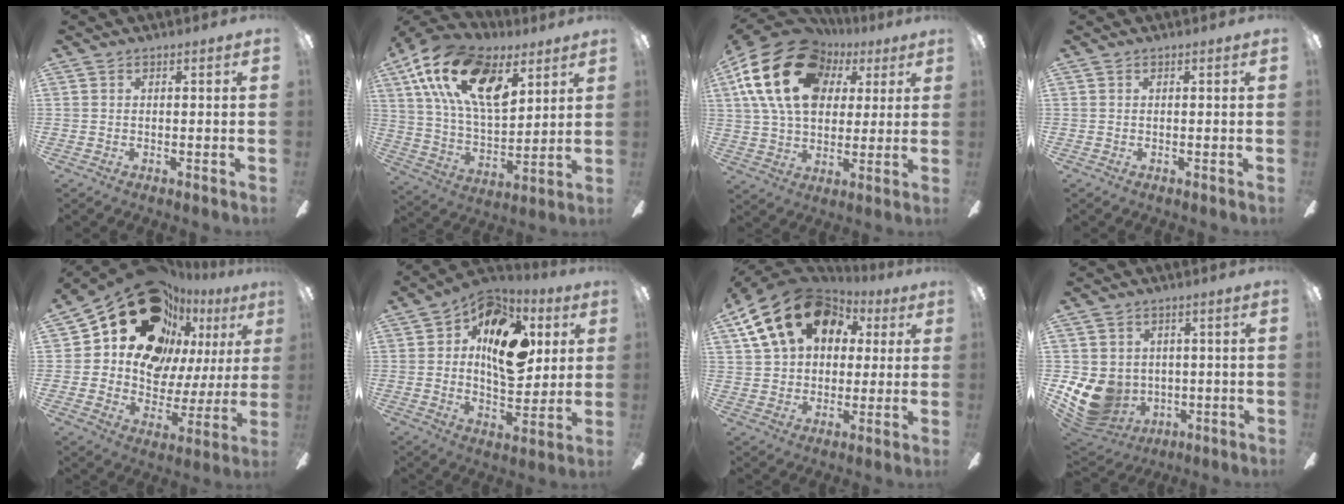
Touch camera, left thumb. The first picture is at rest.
{"total": 22.9, "force": [11.5, 11.8, 15.8], "torque": [-0.311, -0.038, 0.204]}
{"total": 23.4, "force": [8.8, 16.0, 14.6], "torque": [-0.293, -0.018, 0.151]}
{"total": 0.0}
{"total": 22.9, "force": [14.2, 14.9, 10.2], "torque": [-0.151, -0.091, 0.269]}
{"total": 18.0, "force": [5.5, 10.5, 13.5], "torque": [-0.186, -0.008, 0.096]}
{"total": 20.1, "force": [8.7, 14.5, 10.8], "torque": [-0.202, -0.022, 0.158]}
{"total": 12.0, "force": [-1.9, 10.5, 5.6], "torque": [-0.147, -0.004, -0.028]}